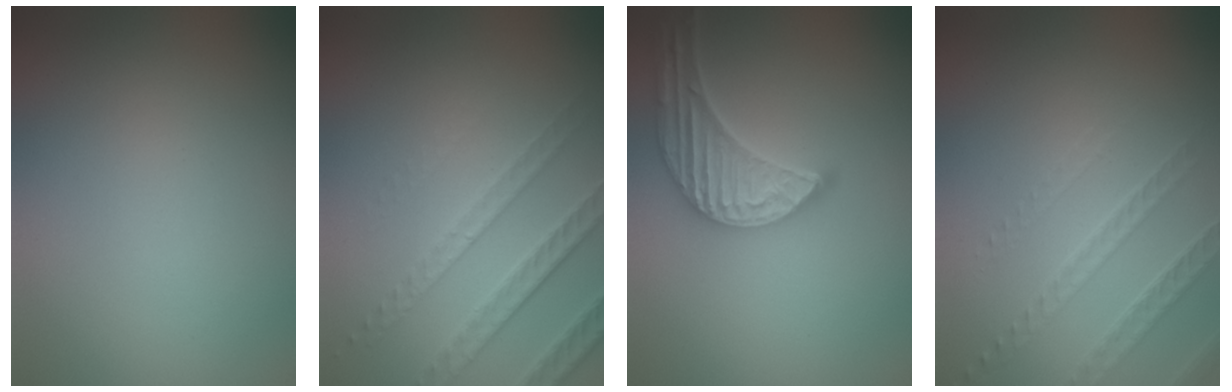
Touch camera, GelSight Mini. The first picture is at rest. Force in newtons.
{"total": 4.5, "press": 3.4, "slide": 3.0}
{"total": 5.1, "press": 4.2, "slide": 2.9}
{"total": 1.6, "press": 1.3, "slide": 0.9}